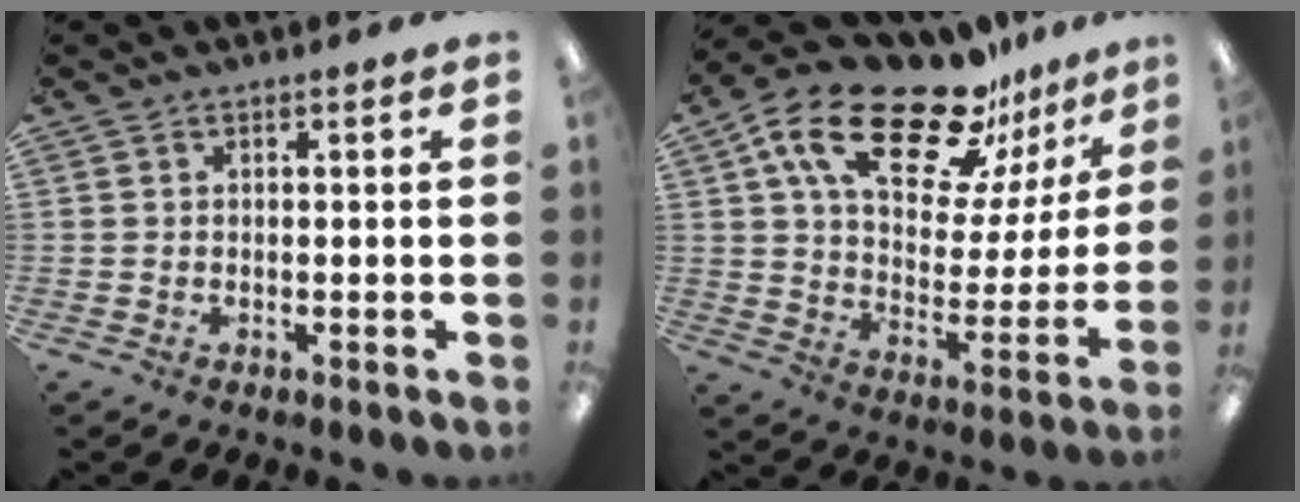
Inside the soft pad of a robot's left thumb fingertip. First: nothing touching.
{"total": 22.7, "force": [15.7, 10.0, 13.0], "torque": [-0.221, -0.095, 0.271]}